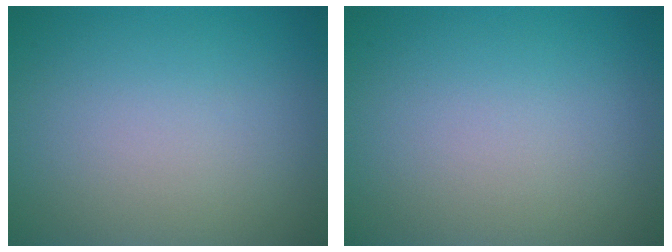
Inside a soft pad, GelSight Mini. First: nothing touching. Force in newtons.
{"total": 0.0}